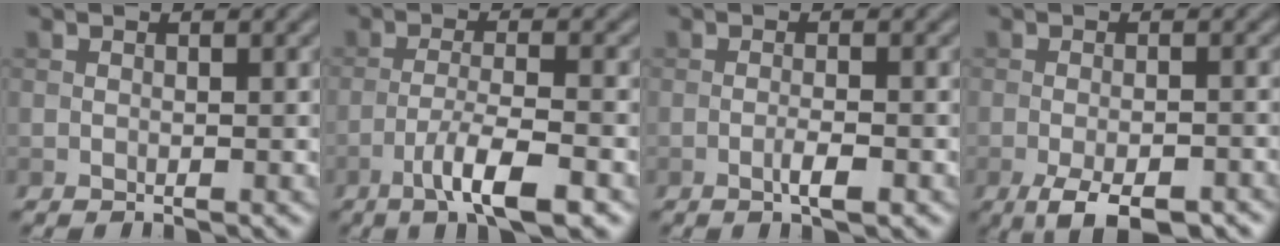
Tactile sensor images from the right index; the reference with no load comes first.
{"total": 5.5, "force": [-3.1, 1.0, 4.4], "torque": [-0.077, 0.002, -0.058]}
{"total": 1.9, "force": [-0.9, 0.3, 1.7], "torque": [-0.029, 0.003, -0.018]}
{"total": 5.9, "force": [-3.7, 2.0, 4.2], "torque": [-0.070, -0.008, -0.058]}